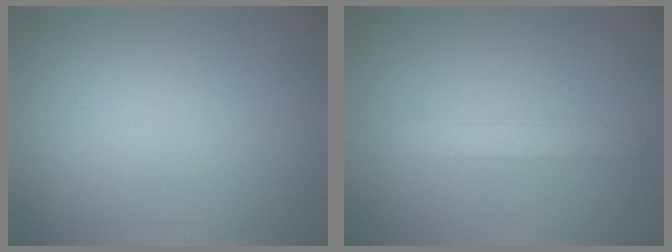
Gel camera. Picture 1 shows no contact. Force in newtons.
{"total": 1.8, "press": 1.8, "slide": 0.0}